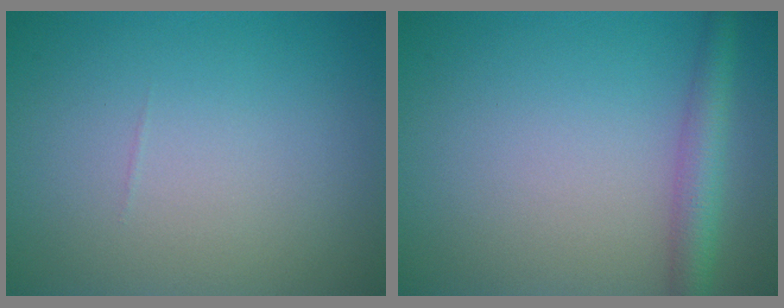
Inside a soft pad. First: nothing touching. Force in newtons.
{"total": 3.2, "press": 3.2, "slide": 0.1}